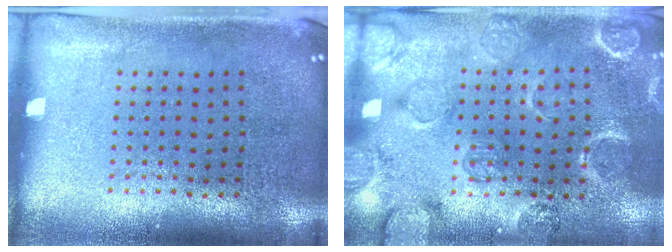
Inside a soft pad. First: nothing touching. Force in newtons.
{"total": 2.4, "press": 2.2, "slide": 0.8}